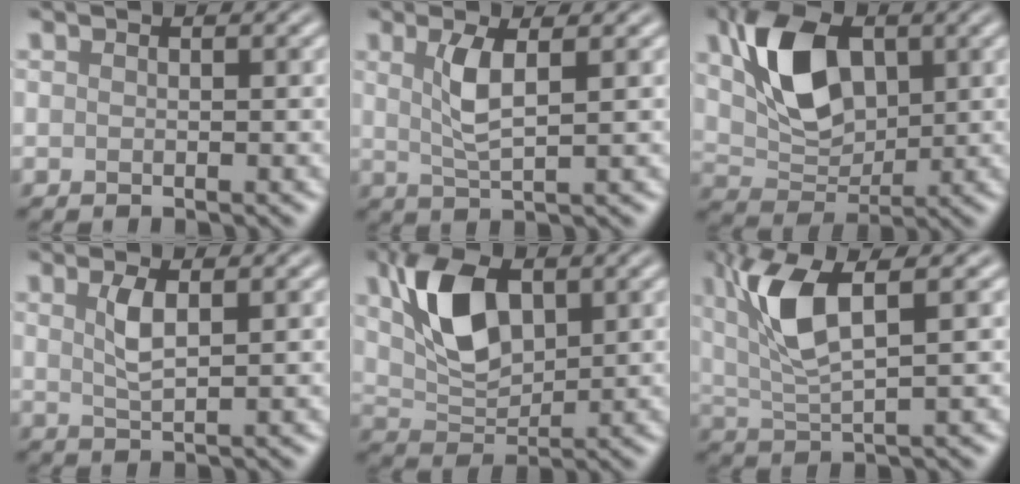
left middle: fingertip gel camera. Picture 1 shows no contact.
{"total": 2.7, "force": [0.6, 0.5, 2.6], "torque": [-0.060, -0.004, 0.021]}
{"total": 7.8, "force": [2.1, 4.9, 5.7], "torque": [-0.120, 0.002, 0.045]}
{"total": 1.8, "force": [0.5, 0.4, 1.7], "torque": [-0.039, -0.003, 0.018]}
{"total": 7.1, "force": [2.2, 4.0, 5.4], "torque": [-0.114, 0.004, 0.046]}
{"total": 6.0, "force": [1.9, 1.8, 5.4], "torque": [-0.123, 0.002, 0.047]}